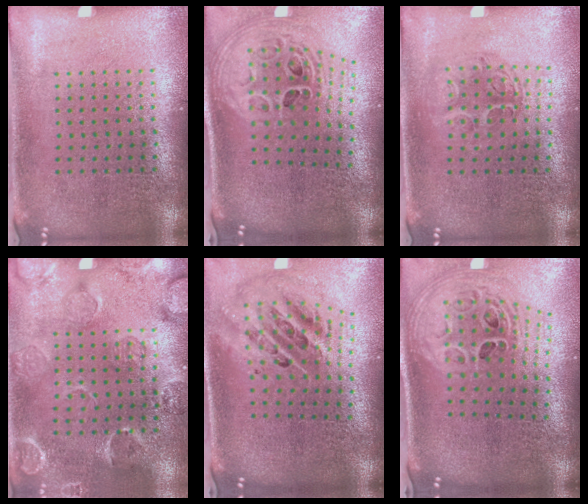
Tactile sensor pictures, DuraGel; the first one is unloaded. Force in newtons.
{"total": 2.9, "press": 2.0, "slide": 2.0}
{"total": 1.2, "press": 1.1, "slide": 0.6}
{"total": 2.8, "press": 1.8, "slide": 2.1}
{"total": 2.7, "press": 1.9, "slide": 1.9}
{"total": 2.9, "press": 2.0, "slide": 2.0}